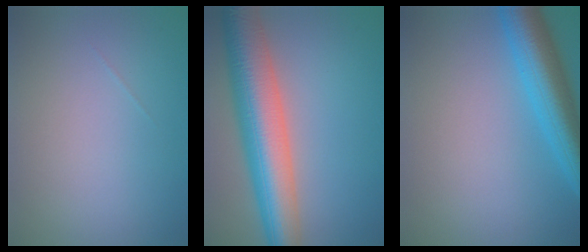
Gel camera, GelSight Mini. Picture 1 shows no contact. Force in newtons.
{"total": 10.0, "press": 10.0, "slide": 0.3}
{"total": 6.3, "press": 6.3, "slide": 0.2}